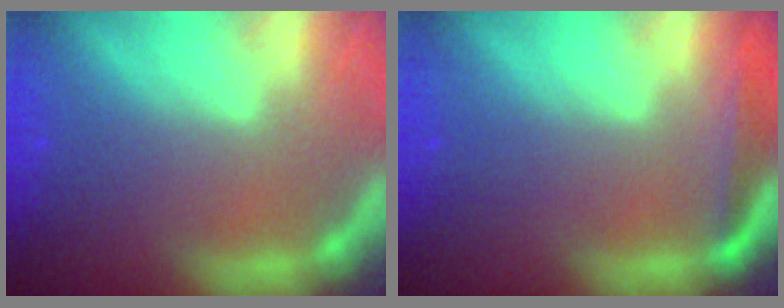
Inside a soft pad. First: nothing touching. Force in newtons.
{"total": 2.5}